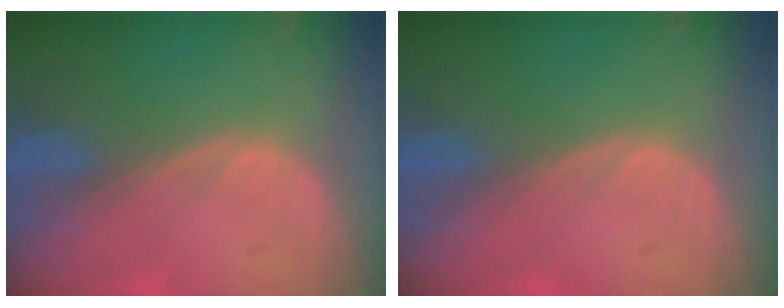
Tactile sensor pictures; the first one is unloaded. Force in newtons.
{"total": 0.0}